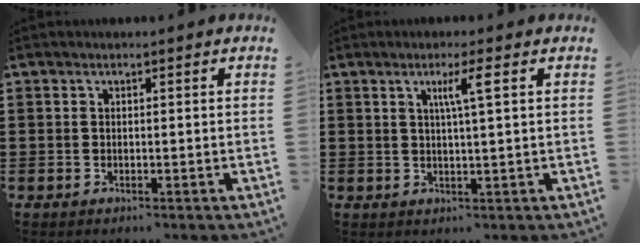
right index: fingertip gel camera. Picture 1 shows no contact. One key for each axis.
{"total": 3.6, "fx": 1.2, "fy": -0.2, "fz": 3.4, "tx": -0.067, "ty": -0.001, "tz": 0.016}